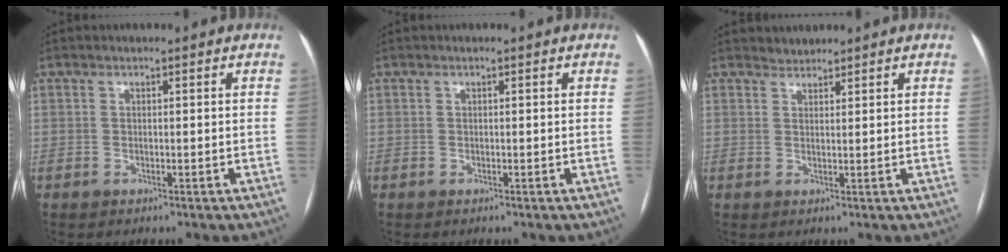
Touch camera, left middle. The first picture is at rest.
{"total": 0.0}
{"total": 1.5, "force": [1.4, 0.3, -0.3], "torque": [-0.001, 0.005, 0.027]}